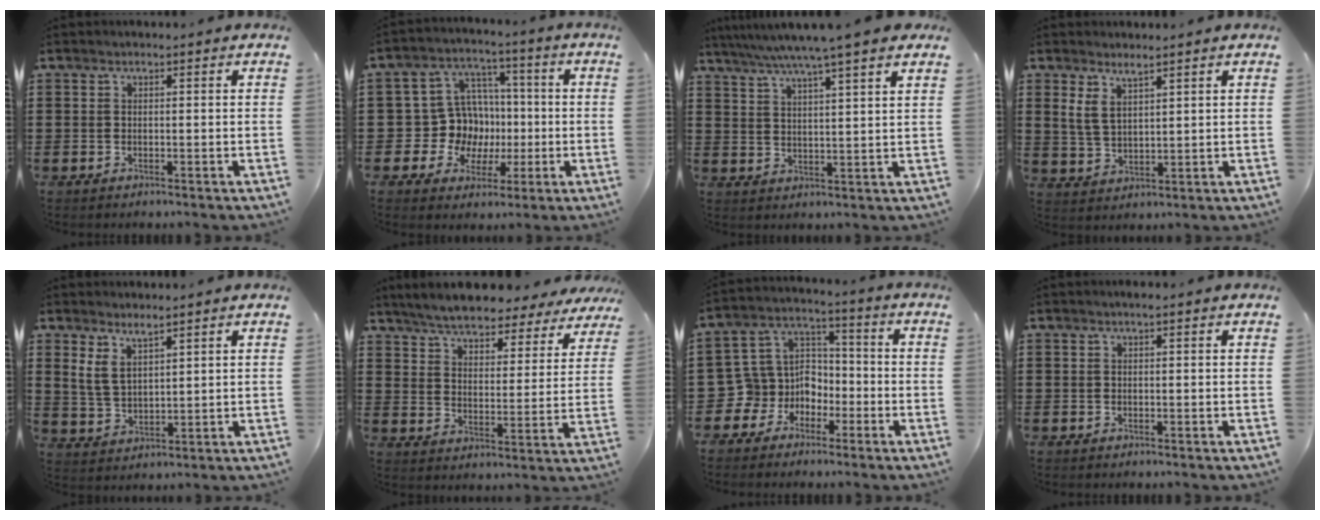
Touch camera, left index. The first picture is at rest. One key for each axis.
{"total": 10.1, "fx": 0.1, "fy": 9.8, "fz": 2.7, "tx": -0.098, "ty": 0.000, "tz": 0.014}
{"total": 6.5, "fx": 5.4, "fy": -0.9, "fz": 3.6, "tx": -0.086, "ty": -0.023, "tz": 0.093}
{"total": 4.2, "fx": 2.8, "fy": 1.8, "fz": 2.6, "tx": -0.058, "ty": 0.002, "tz": 0.051}
{"total": 4.5, "fx": 3.2, "fy": 1.8, "fz": 2.6, "tx": -0.061, "ty": 0.000, "tz": 0.057}
{"total": 6.1, "fx": 5.9, "fy": 0.4, "fz": 1.3, "tx": -0.056, "ty": -0.037, "tz": 0.103}
{"total": 7.2, "fx": -2.6, "fy": 6.6, "fz": 0.7, "tx": -0.064, "ty": -0.007, "tz": -0.055}
{"total": 0.5, "fx": 0.3, "fy": 0.0, "fz": 0.4, "tx": -0.007, "ty": -0.001, "tz": 0.006}